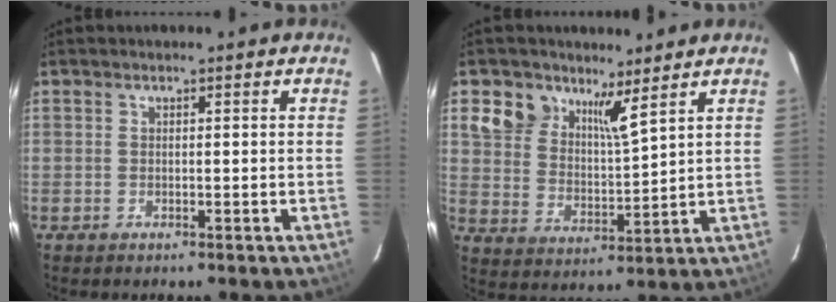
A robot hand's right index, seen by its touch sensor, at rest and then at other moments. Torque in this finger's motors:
{"motor_torque": [0.24, 0.07, 0.34, 0.07]}